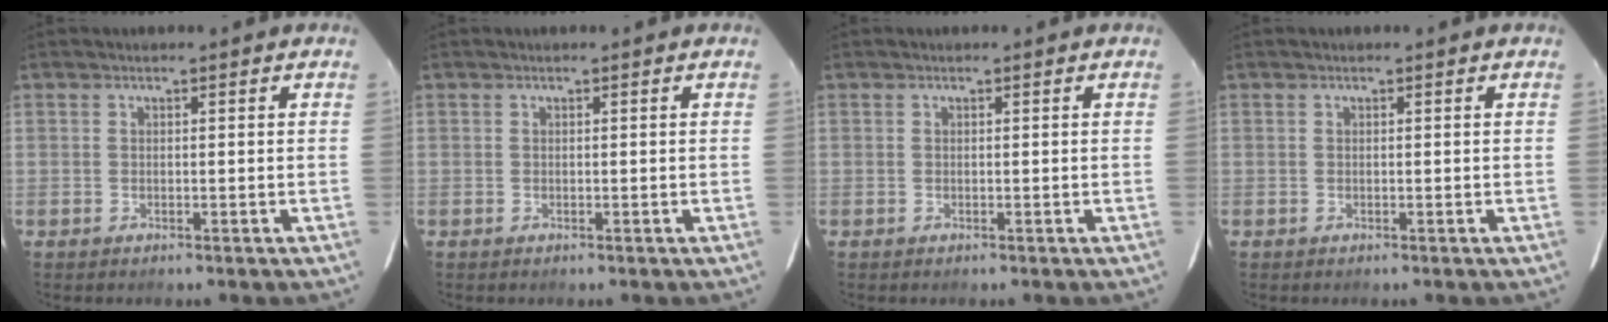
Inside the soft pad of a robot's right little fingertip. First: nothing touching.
{"total": 0.0}
{"total": 0.0}
{"total": 0.0}